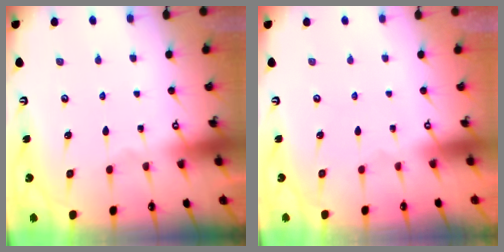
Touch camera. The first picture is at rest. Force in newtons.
{"total": 1.5, "press": 1.4, "slide": 0.6}